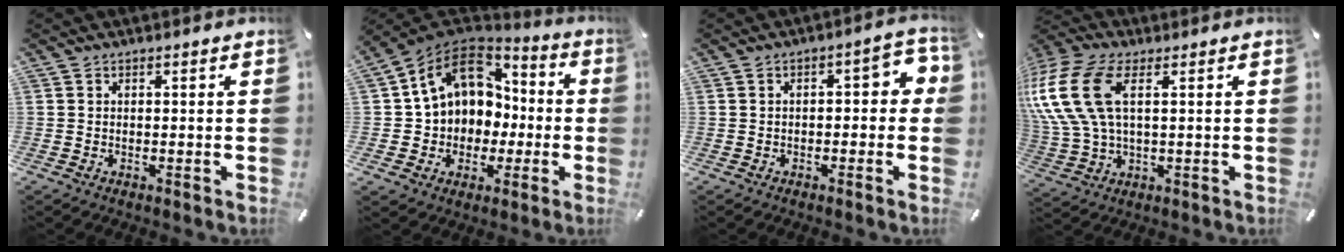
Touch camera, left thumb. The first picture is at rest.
{"total": 12.1, "force": [3.0, 10.9, 4.2], "torque": [-0.093, -0.008, 0.068]}
{"total": 6.1, "force": [-0.3, 3.1, 5.2], "torque": [-0.073, 0.012, -0.013]}
{"total": 16.7, "force": [4.5, 9.6, 12.8], "torque": [-0.298, -0.006, 0.082]}